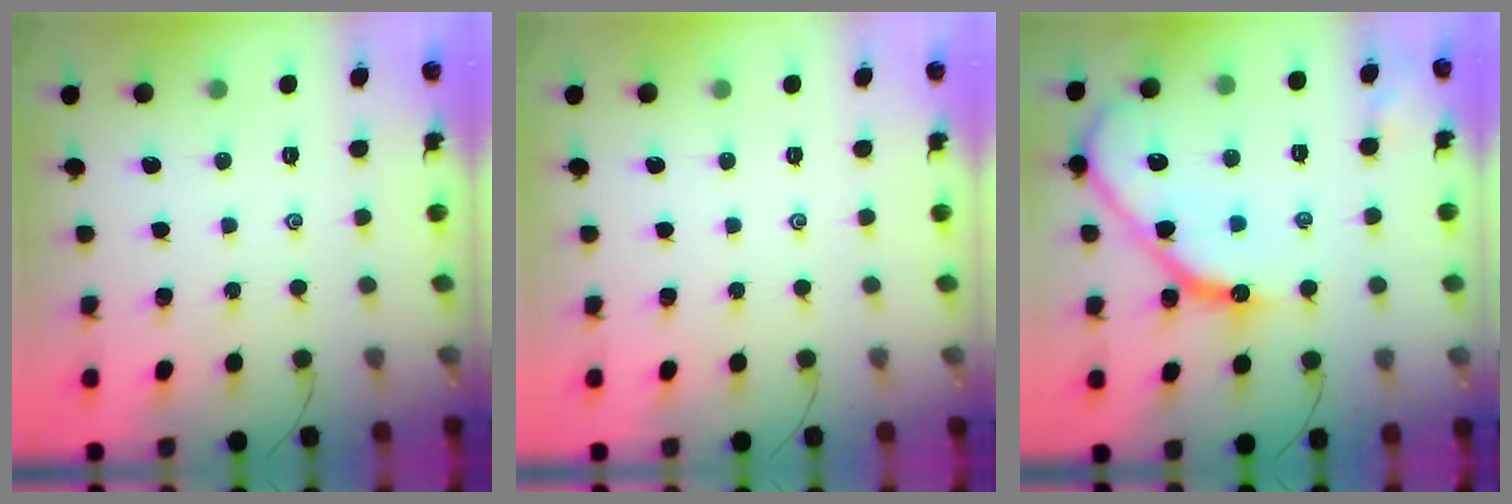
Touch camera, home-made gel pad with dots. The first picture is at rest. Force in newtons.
{"total": 0.0}
{"total": 15.7, "press": 15.7, "slide": 1.4}